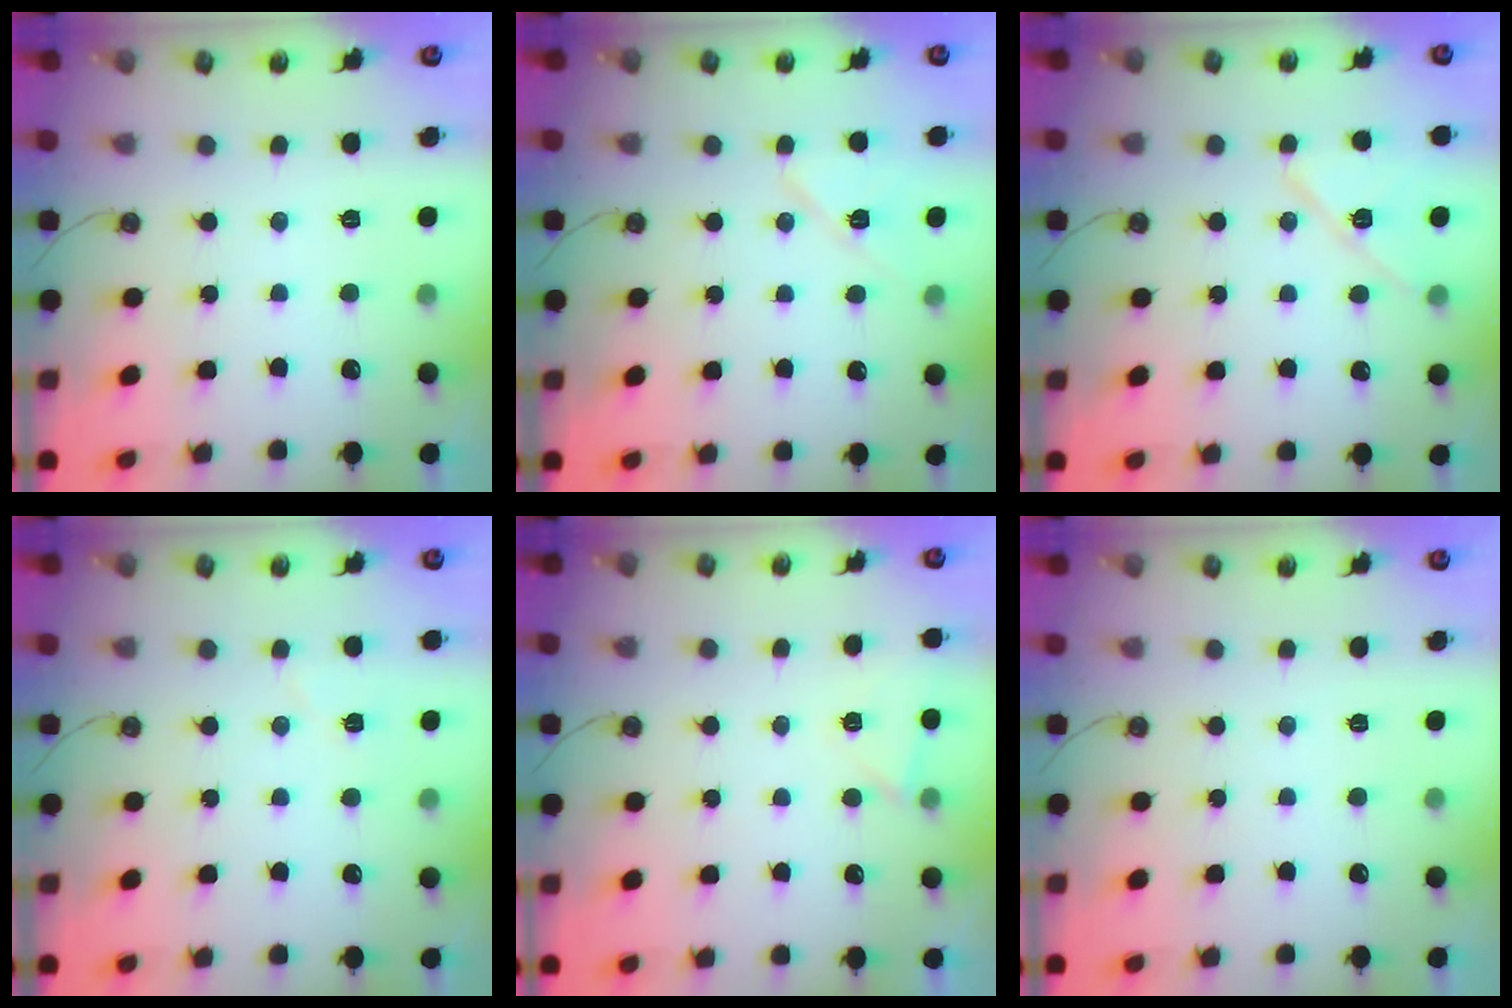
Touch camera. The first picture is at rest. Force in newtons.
{"total": 8.8, "press": 8.2, "slide": 3.2}
{"total": 11.1, "press": 11.0, "slide": 1.1}
{"total": 4.8, "press": 4.7, "slide": 0.9}
{"total": 4.0, "press": 4.0, "slide": 0.4}
{"total": 0.0}